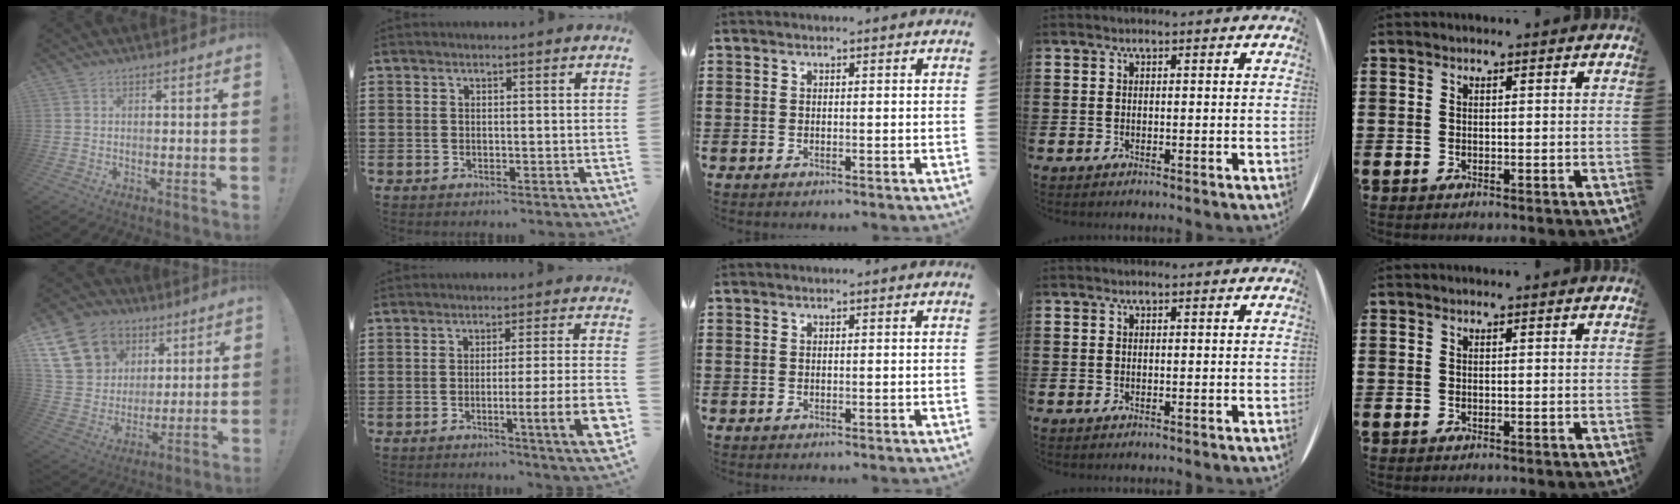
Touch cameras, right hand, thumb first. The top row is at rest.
{"thumb": {"total": 18.7, "force": [8.4, 14.9, 7.4], "torque": [-0.120, -0.033, 0.190]}, "index": {"total": 8.9, "force": [-2.7, 0.2, 8.5], "torque": [-0.129, -0.015, -0.045]}}